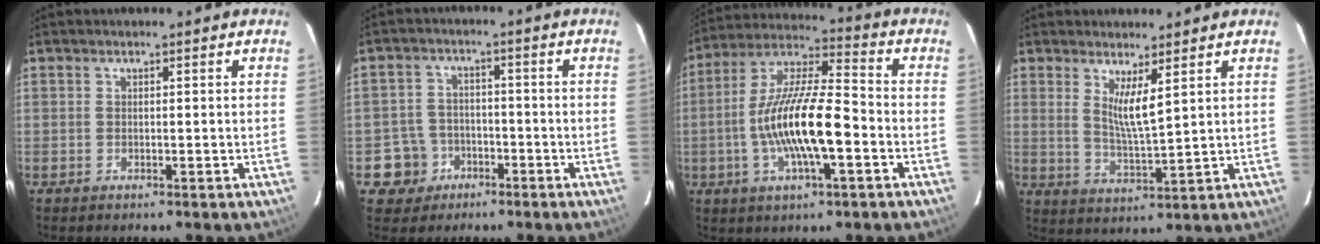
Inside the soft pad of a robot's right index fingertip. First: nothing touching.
{"total": 6.2, "force": [-2.9, 5.5, 0.4], "torque": [-0.024, 0.022, -0.046]}
{"total": 16.4, "force": [-4.0, 4.0, 15.4], "torque": [-0.294, 0.002, -0.078]}
{"total": 5.9, "force": [3.1, 0.5, 5.0], "torque": [-0.094, -0.018, 0.056]}